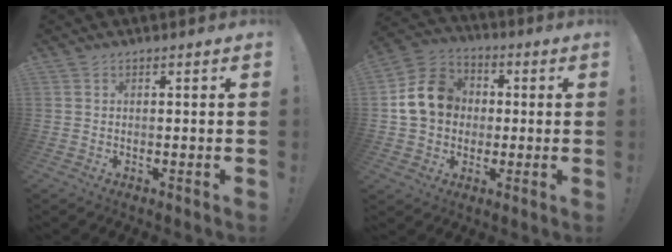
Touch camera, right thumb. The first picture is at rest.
{"total": 14.6, "force": [1.8, 12.5, 7.2], "torque": [-0.104, 0.014, 0.045]}